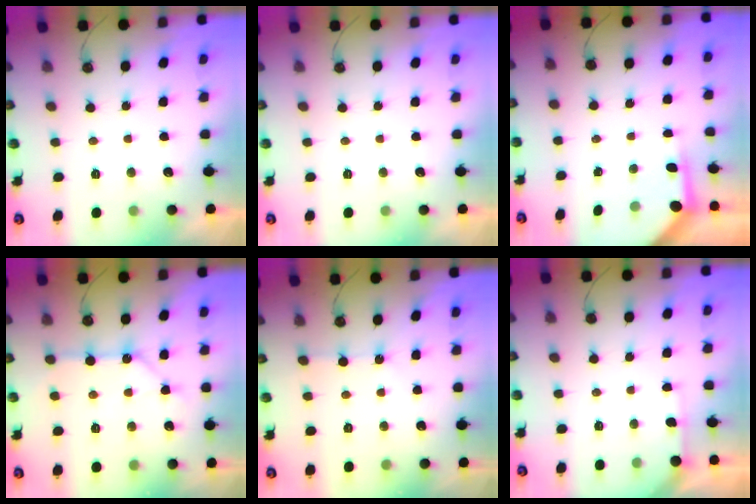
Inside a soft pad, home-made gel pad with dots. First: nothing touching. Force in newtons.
{"total": 0.0}
{"total": 4.2, "press": 4.2, "slide": 0.5}
{"total": 10.4, "press": 10.3, "slide": 1.2}
{"total": 2.7, "press": 2.7, "slide": 0.5}
{"total": 2.9, "press": 2.9, "slide": 0.3}